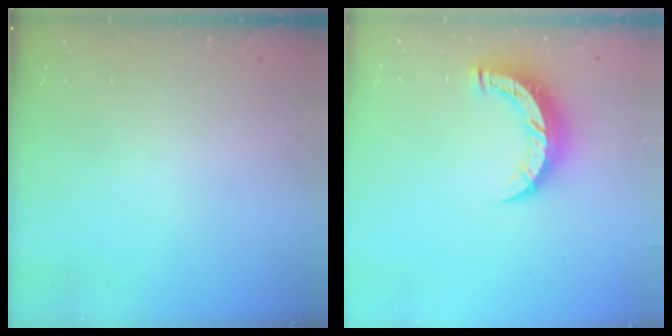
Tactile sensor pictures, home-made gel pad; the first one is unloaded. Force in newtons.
{"total": 10.2, "press": 10.1, "slide": 1.0}